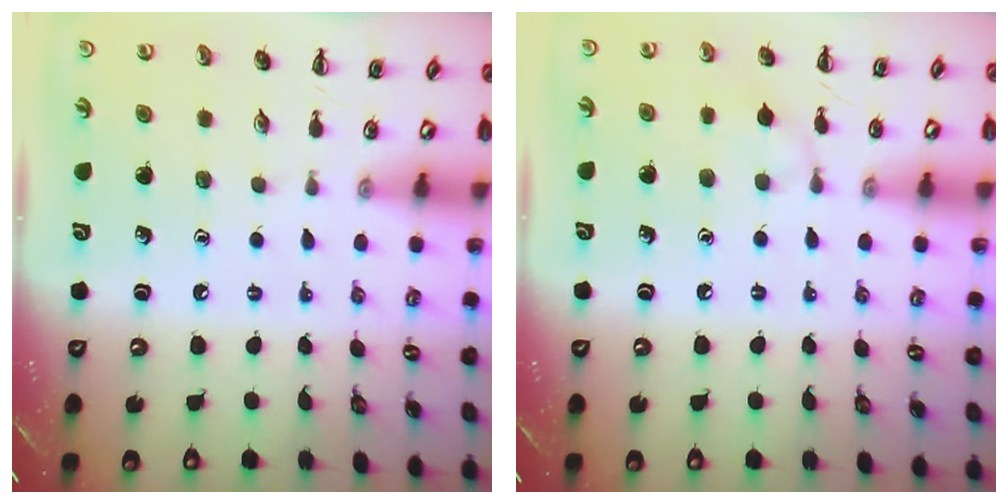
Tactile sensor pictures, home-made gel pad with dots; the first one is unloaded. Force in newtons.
{"total": 6.2, "press": 6.0, "slide": 1.7}